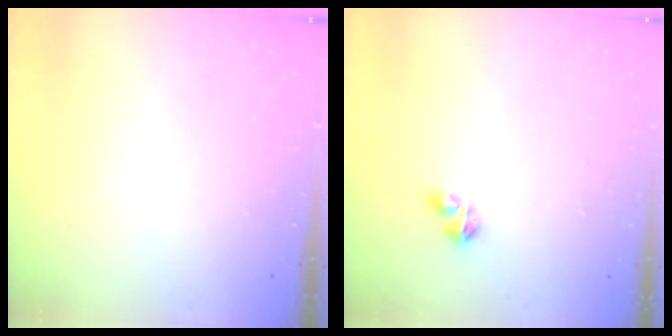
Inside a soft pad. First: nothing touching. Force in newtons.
{"total": 3.3, "press": 3.2, "slide": 0.7}